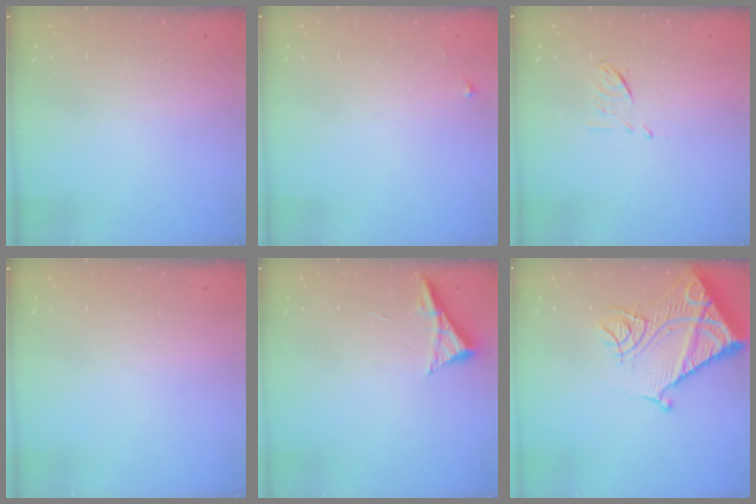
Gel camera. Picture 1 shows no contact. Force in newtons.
{"total": 3.9, "press": 3.9, "slide": 0.4}
{"total": 5.1, "press": 5.0, "slide": 1.1}
{"total": 0.0}
{"total": 5.4, "press": 5.4, "slide": 0.7}
{"total": 16.1, "press": 16.0, "slide": 1.8}